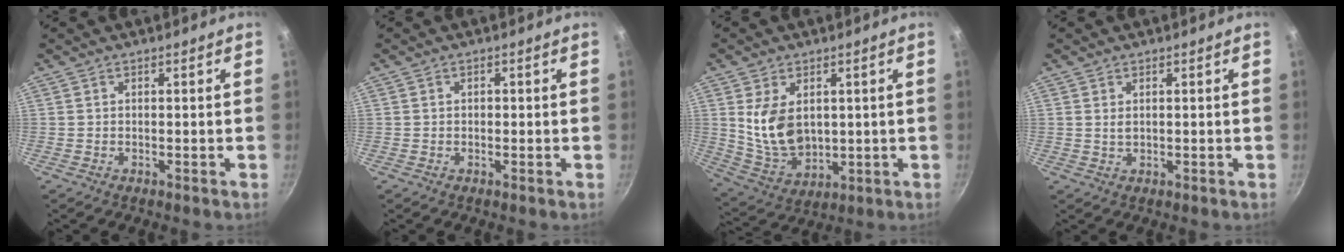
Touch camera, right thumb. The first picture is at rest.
{"total": 0.7, "force": [0.0, 0.6, 0.4], "torque": [-0.002, 0.005, 0.000]}
{"total": 11.3, "force": [2.2, 7.5, 8.2], "torque": [-0.134, -0.026, 0.061]}
{"total": 1.4, "force": [0.5, 0.8, 1.0], "torque": [-0.018, -0.001, 0.010]}